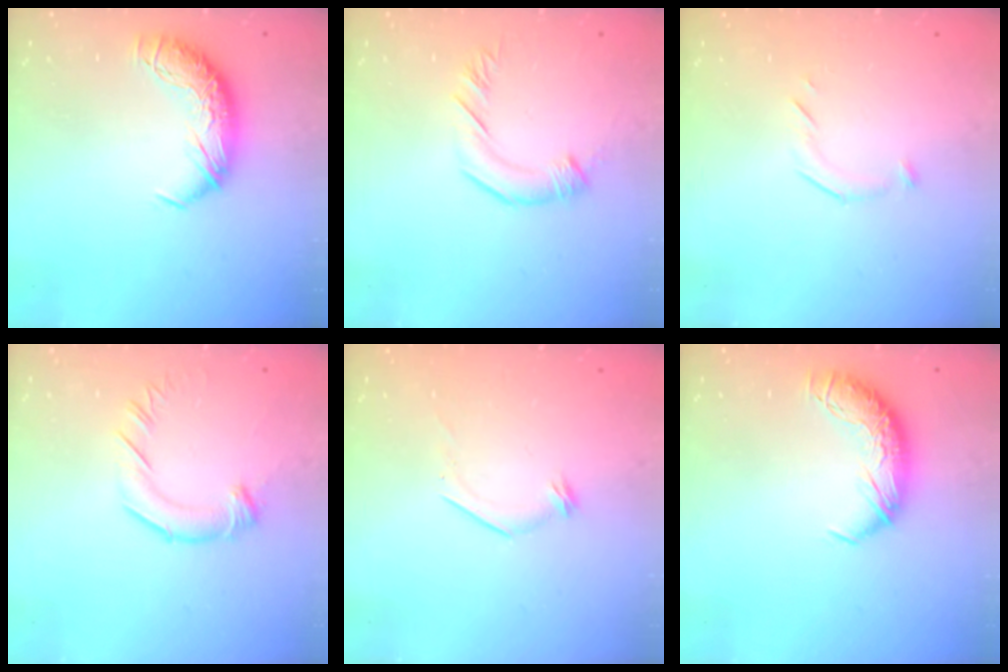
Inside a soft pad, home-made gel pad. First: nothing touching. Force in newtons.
{"total": 3.0, "press": 2.9, "slide": 0.5}
{"total": 7.1, "press": 7.1, "slide": 0.8}
{"total": 2.1, "press": 2.1, "slide": 0.3}
{"total": 6.7, "press": 6.7, "slide": 1.1}
{"total": 0.0}